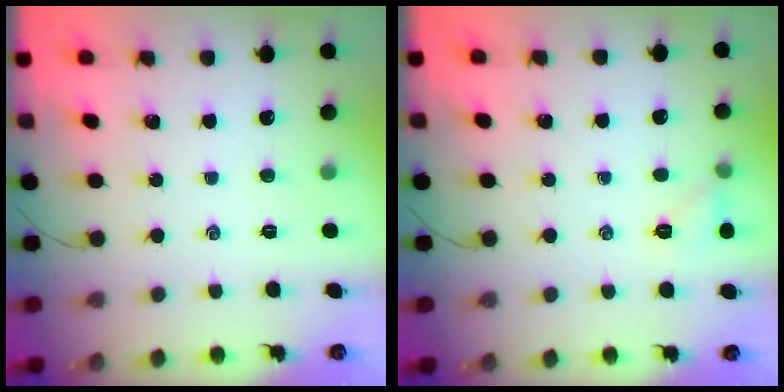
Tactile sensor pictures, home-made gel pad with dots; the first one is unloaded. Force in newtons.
{"total": 5.6, "press": 5.3, "slide": 1.7}